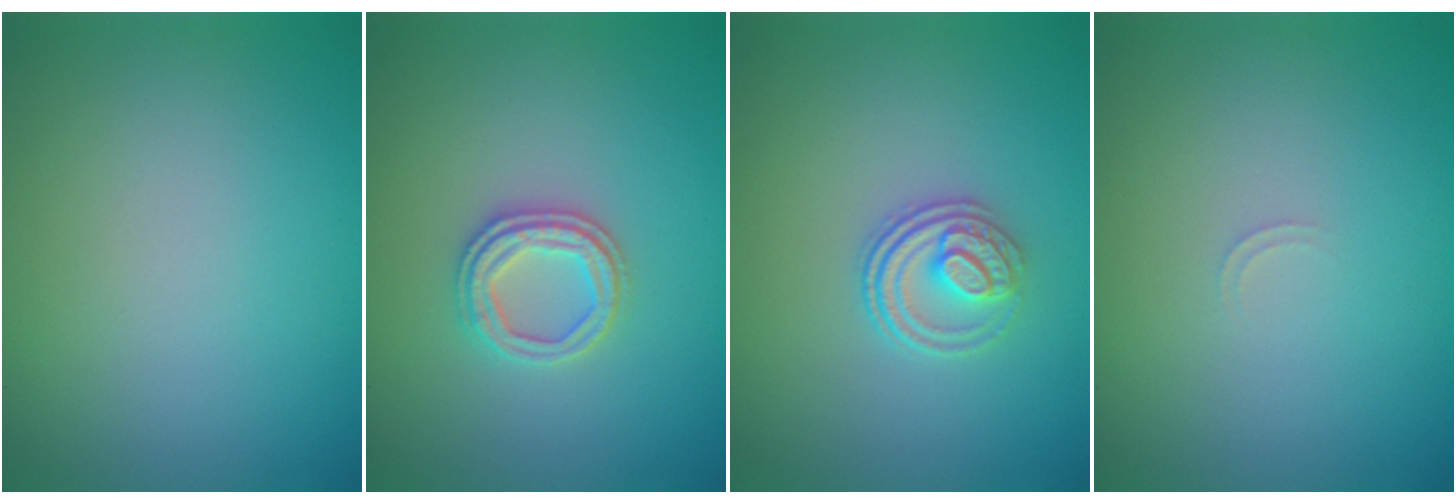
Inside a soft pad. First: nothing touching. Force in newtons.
{"total": 2.6, "press": 2.5, "slide": 0.7}
{"total": 3.1, "press": 2.6, "slide": 1.7}
{"total": 0.6, "press": 0.6, "slide": 0.2}